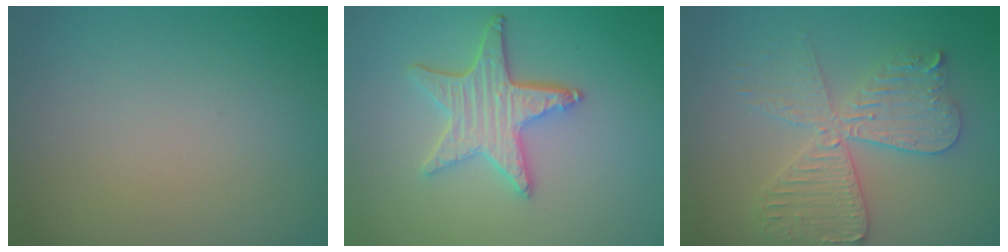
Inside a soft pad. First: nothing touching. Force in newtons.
{"total": 4.3, "press": 3.7, "slide": 2.2}
{"total": 5.7, "press": 5.6, "slide": 0.9}